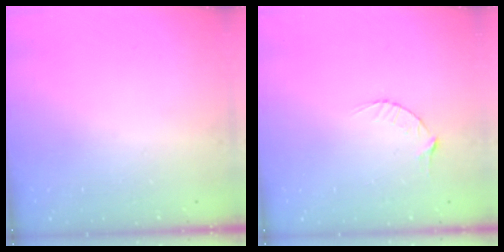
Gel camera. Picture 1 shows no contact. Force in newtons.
{"total": 3.4, "press": 3.4, "slide": 0.4}